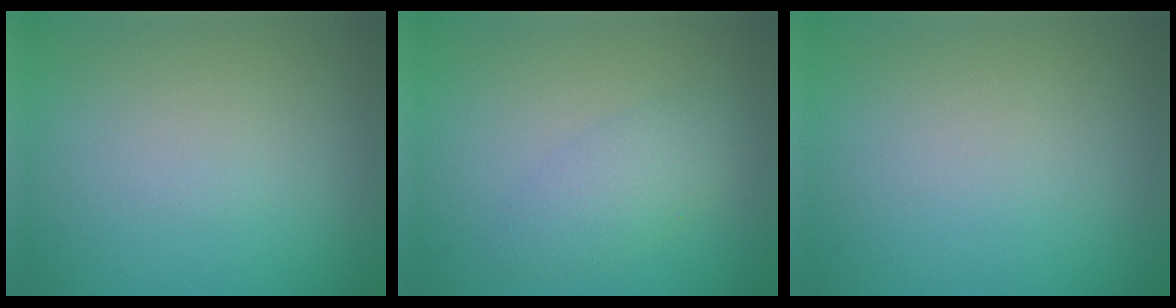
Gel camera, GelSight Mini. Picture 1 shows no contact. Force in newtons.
{"total": 2.7, "press": 2.7, "slide": 0.0}
{"total": 0.0}